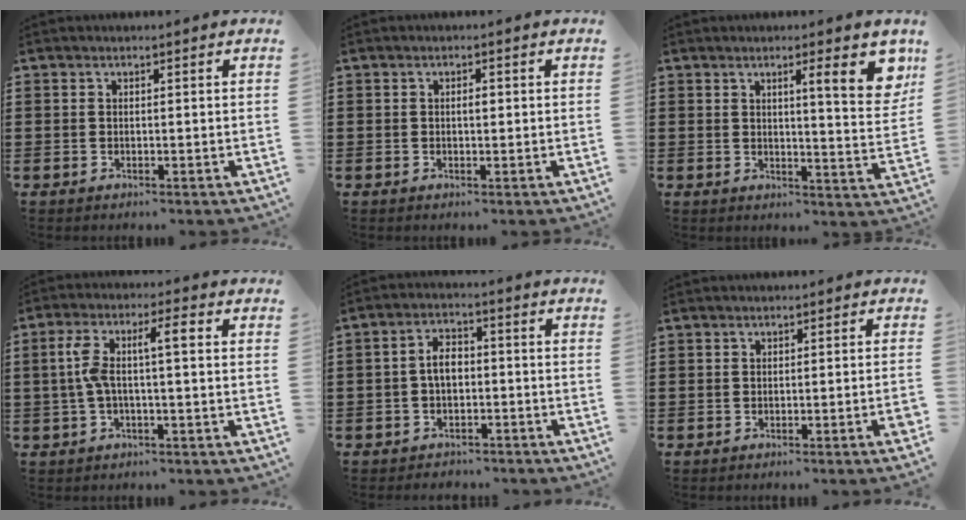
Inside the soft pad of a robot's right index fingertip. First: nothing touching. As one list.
[{"total": 1.2, "force": [0.1, 0.4, 1.2], "torque": [-0.023, 0.001, 0.000]}, {"total": 5.7, "force": [4.0, 0.9, 4.0], "torque": [-0.056, -0.017, 0.063]}, {"total": 6.6, "force": [0.2, 1.5, 6.5], "torque": [-0.142, 0.002, -0.009]}, {"total": 4.2, "force": [-1.5, 2.6, 3.0], "torque": [-0.064, 0.009, -0.031]}, {"total": 1.4, "force": [-0.8, -0.4, 1.1], "torque": [-0.018, -0.006, -0.015]}]